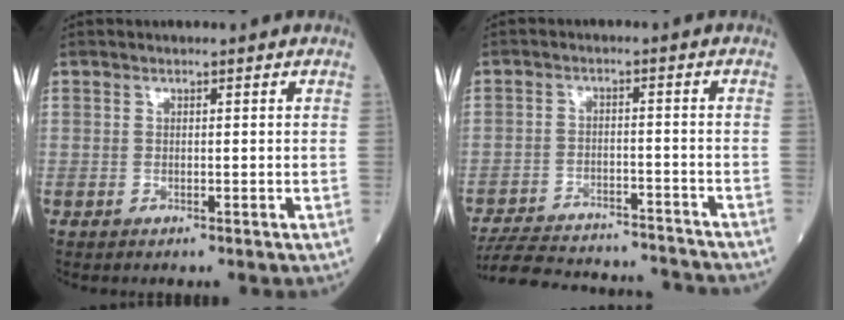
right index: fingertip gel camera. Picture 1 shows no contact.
{"total": 18.5, "force": [-17.5, 3.3, 5.2], "torque": [-0.122, -0.009, -0.245]}